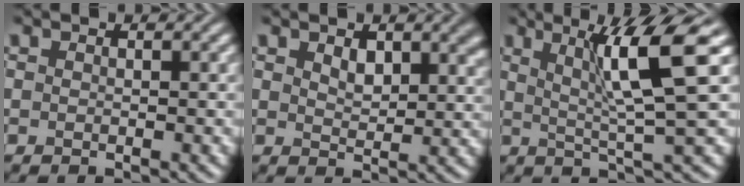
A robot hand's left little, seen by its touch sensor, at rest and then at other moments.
{"total": 3.1, "force": [1.6, 1.7, 2.0], "torque": [-0.034, -0.003, 0.031]}
{"total": 7.5, "force": [2.4, 0.9, 7.1], "torque": [-0.111, 0.006, 0.040]}